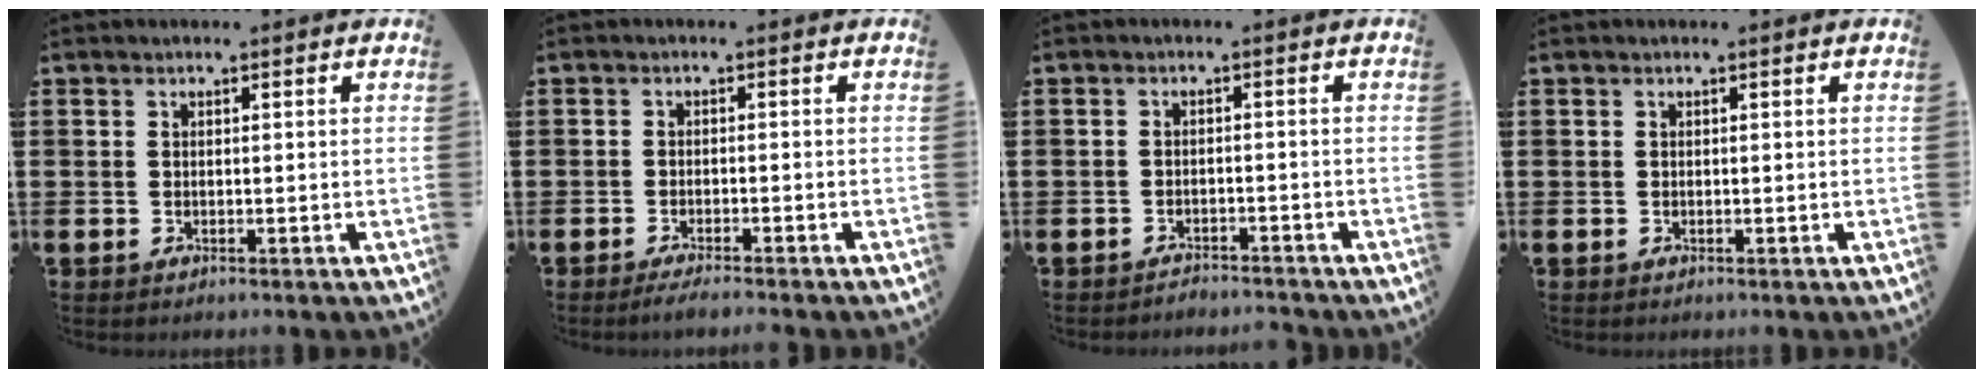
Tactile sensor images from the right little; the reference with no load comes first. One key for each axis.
{"total": 1.4, "fx": -1.2, "fy": -0.1, "fz": 0.7, "tx": -0.010, "ty": 0.000, "tz": -0.022}
{"total": 1.8, "fx": -1.7, "fy": -0.1, "fz": -0.2, "tx": -0.002, "ty": 0.004, "tz": -0.038}
{"total": 0.0}